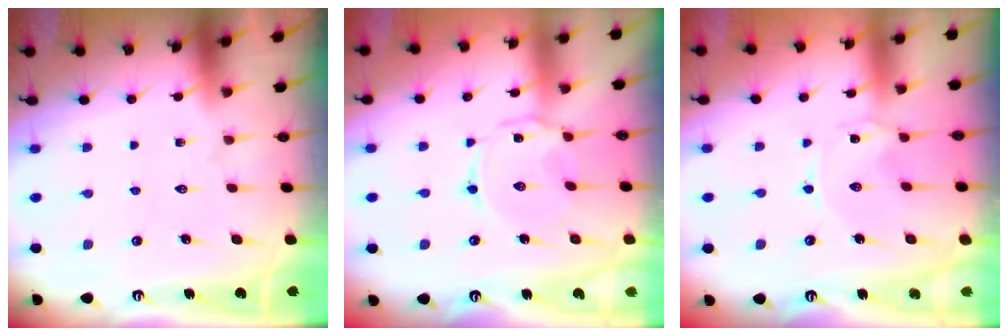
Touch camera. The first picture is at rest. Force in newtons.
{"total": 2.9, "press": 2.9, "slide": 0.4}
{"total": 0.0}